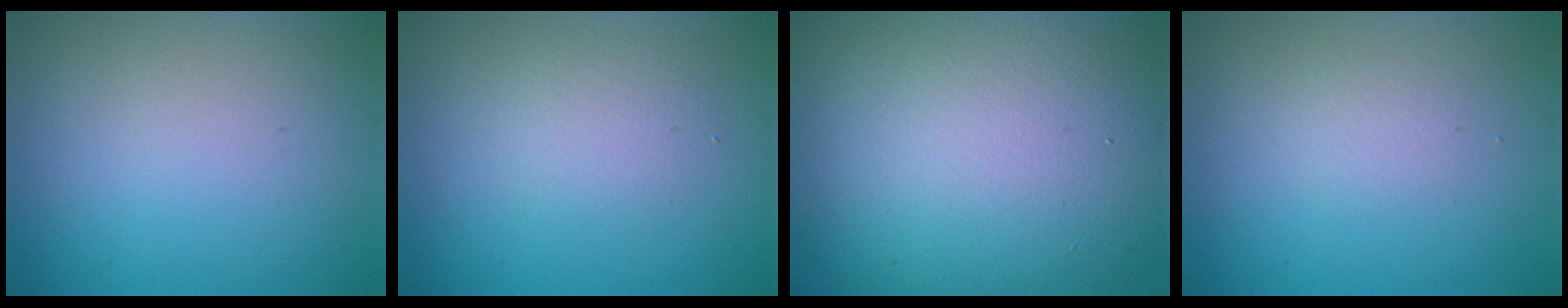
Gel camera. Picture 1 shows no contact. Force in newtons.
{"total": 1.9, "press": 1.9, "slide": 0.1}
{"total": 18.5, "press": 18.4, "slide": 1.2}
{"total": 1.1, "press": 1.1, "slide": 0.1}